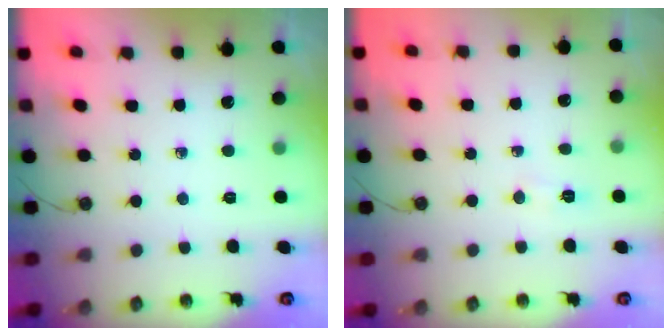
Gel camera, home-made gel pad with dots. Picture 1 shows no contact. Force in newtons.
{"total": 5.1, "press": 4.4, "slide": 2.5}